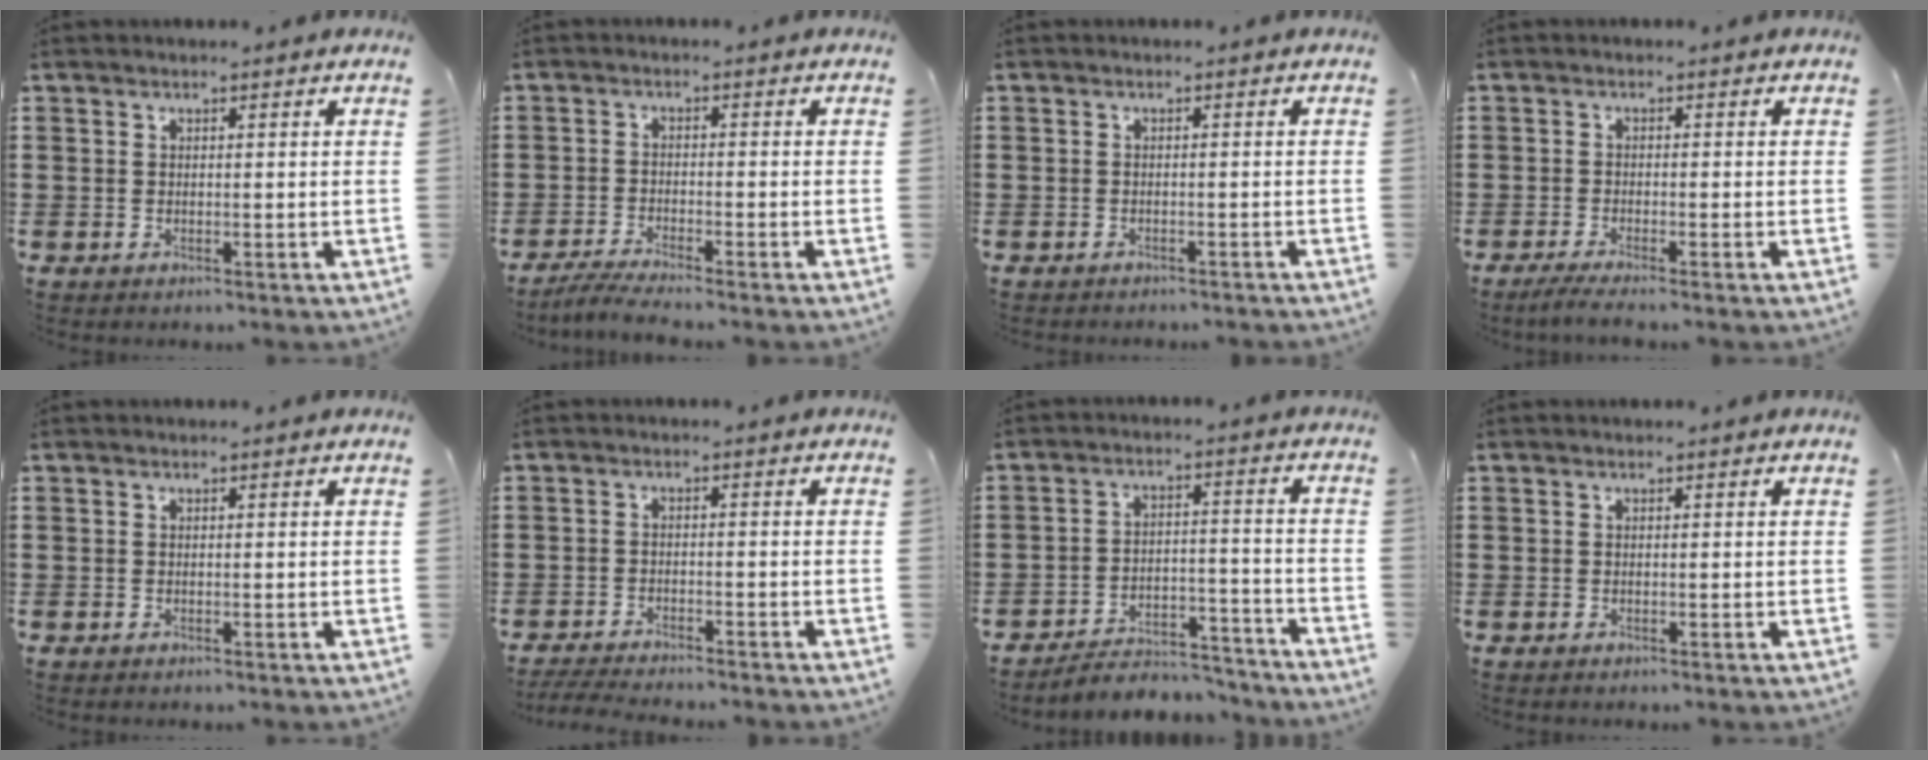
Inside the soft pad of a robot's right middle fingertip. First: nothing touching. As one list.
[{"total": 3.0, "force": [-2.7, -0.3, 1.2], "torque": [-0.030, -0.007, -0.054]}, {"total": 1.0, "force": [-1.0, 0.1, -0.1], "torque": [-0.001, 0.001, -0.022]}, {"total": 1.7, "force": [-1.3, -0.1, 1.0], "torque": [-0.025, -0.004, -0.027]}, {"total": 0.0}, {"total": 2.9, "force": [-2.8, 0.0, 0.7], "torque": [-0.021, -0.004, -0.059]}, {"total": 5.0, "force": [-4.9, 0.8, 0.9], "torque": [-0.019, 0.007, -0.098]}, {"total": 0.0}]